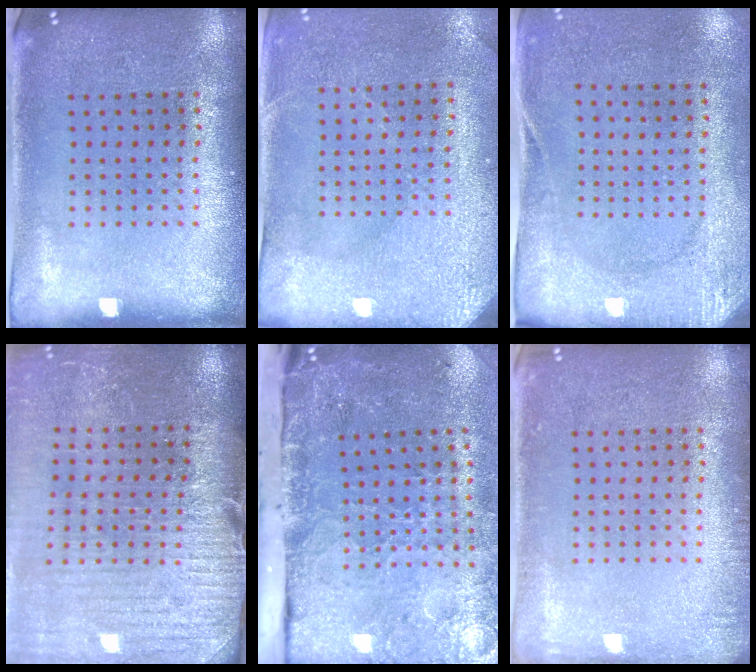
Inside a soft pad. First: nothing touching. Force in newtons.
{"total": 2.9, "press": 2.7, "slide": 1.1}
{"total": 2.7, "press": 2.1, "slide": 1.7}
{"total": 3.9, "press": 3.4, "slide": 1.9}
{"total": 5.0, "press": 3.7, "slide": 3.4}
{"total": 1.3, "press": 1.2, "slide": 0.2}